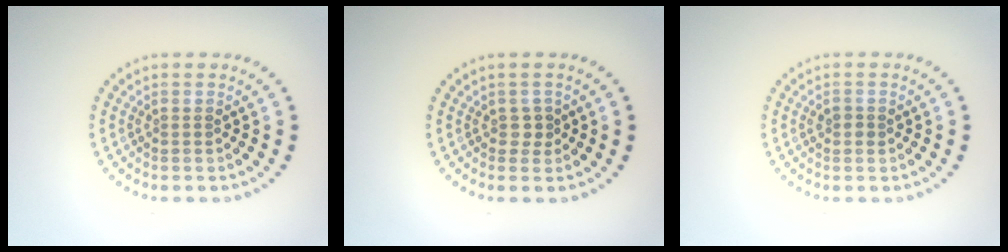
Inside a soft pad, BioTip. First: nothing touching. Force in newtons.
{"total": 0.8, "press": 0.7, "slide": 0.4}
{"total": 1.0, "press": 1.0, "slide": 0.1}